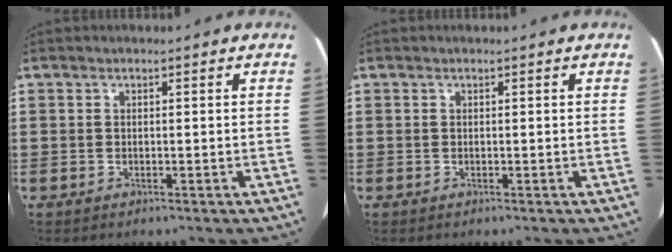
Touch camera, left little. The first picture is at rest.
{"total": 0.0}